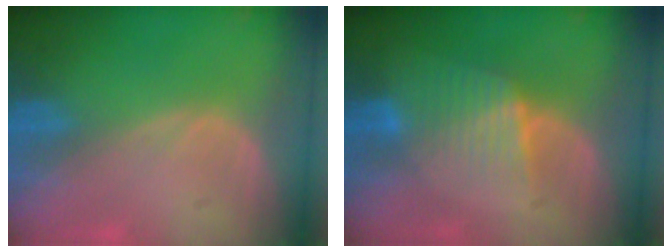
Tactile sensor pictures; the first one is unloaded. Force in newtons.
{"total": 6.5, "press": 5.7, "slide": 3.2}